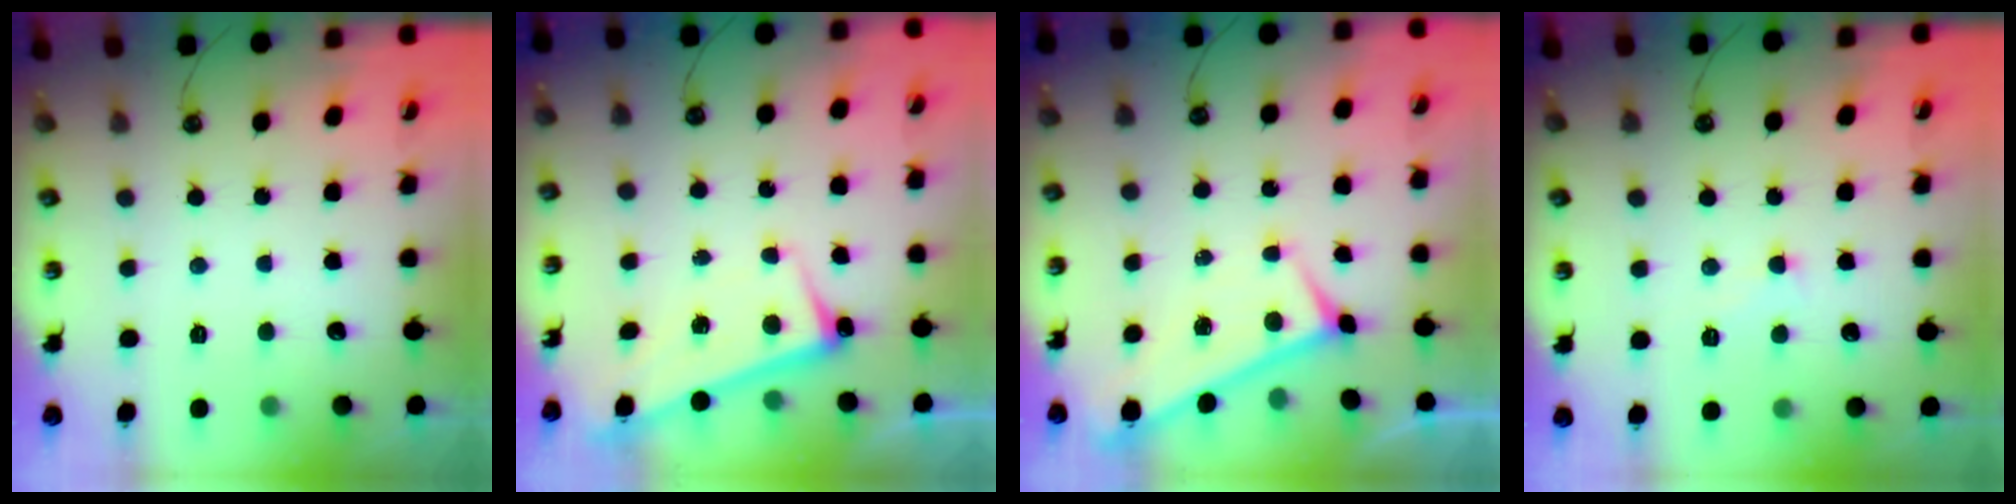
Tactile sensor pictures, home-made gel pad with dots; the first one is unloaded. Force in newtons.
{"total": 2.6, "press": 2.6, "slide": 0.6}
{"total": 0.0}
{"total": 2.0, "press": 2.0, "slide": 0.4}